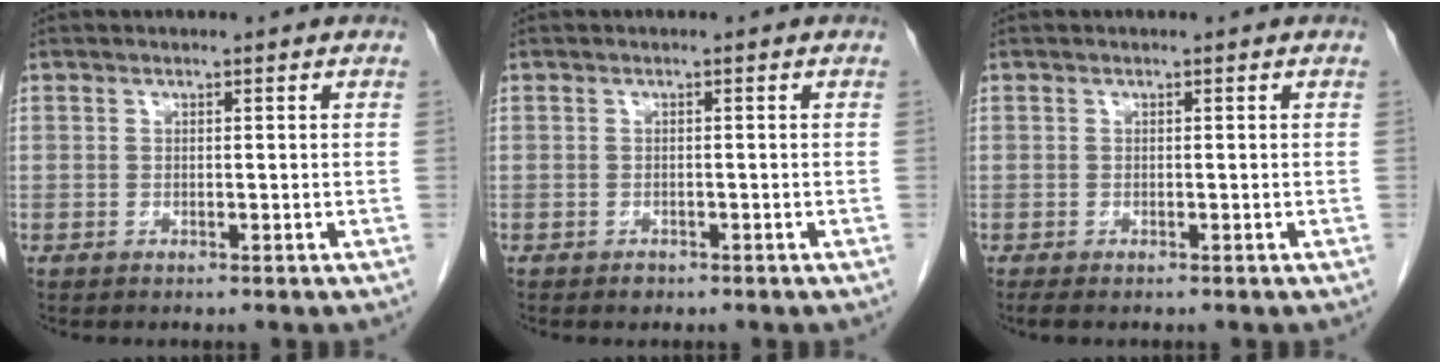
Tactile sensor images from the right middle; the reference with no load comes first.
{"total": 0.8, "force": [-0.6, 0.5, 0.2], "torque": [-0.002, 0.001, -0.006]}
{"total": 1.3, "force": [-1.0, 0.3, 0.7], "torque": [-0.010, -0.004, -0.012]}